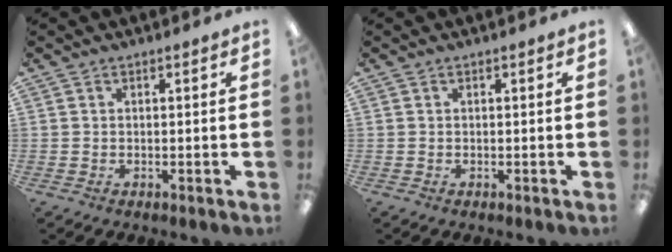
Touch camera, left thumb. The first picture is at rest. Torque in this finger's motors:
{"motor_torque": [-0.43, -0.42, 0.07, -0.05, 0.00]}